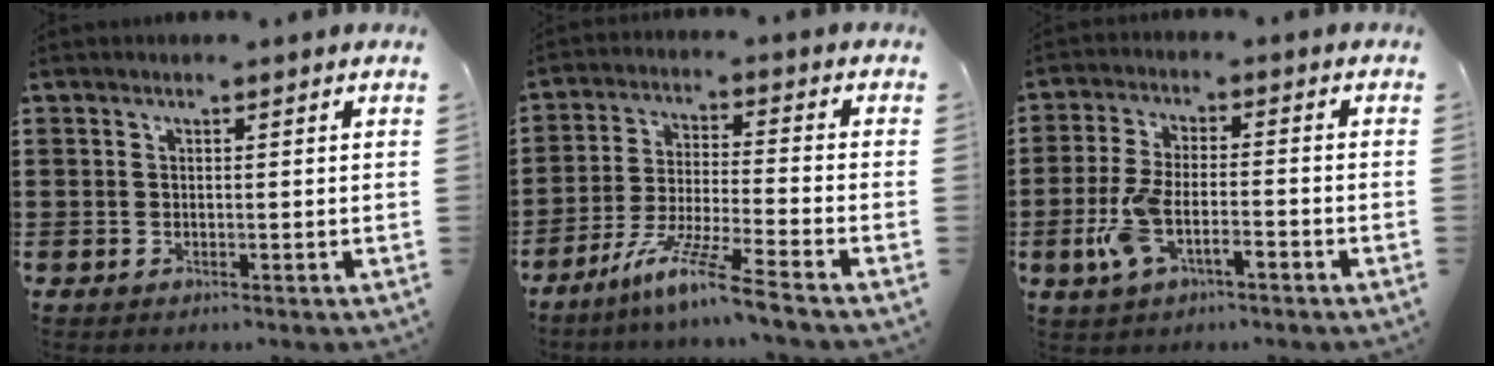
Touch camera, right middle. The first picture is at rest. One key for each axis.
{"total": 9.2, "fx": -7.3, "fy": -0.6, "fz": 5.6, "tx": -0.112, "ty": -0.012, "tz": -0.144}
{"total": 6.7, "fx": -3.1, "fy": 2.4, "fz": 5.4, "tx": -0.122, "ty": -0.005, "tz": -0.061}